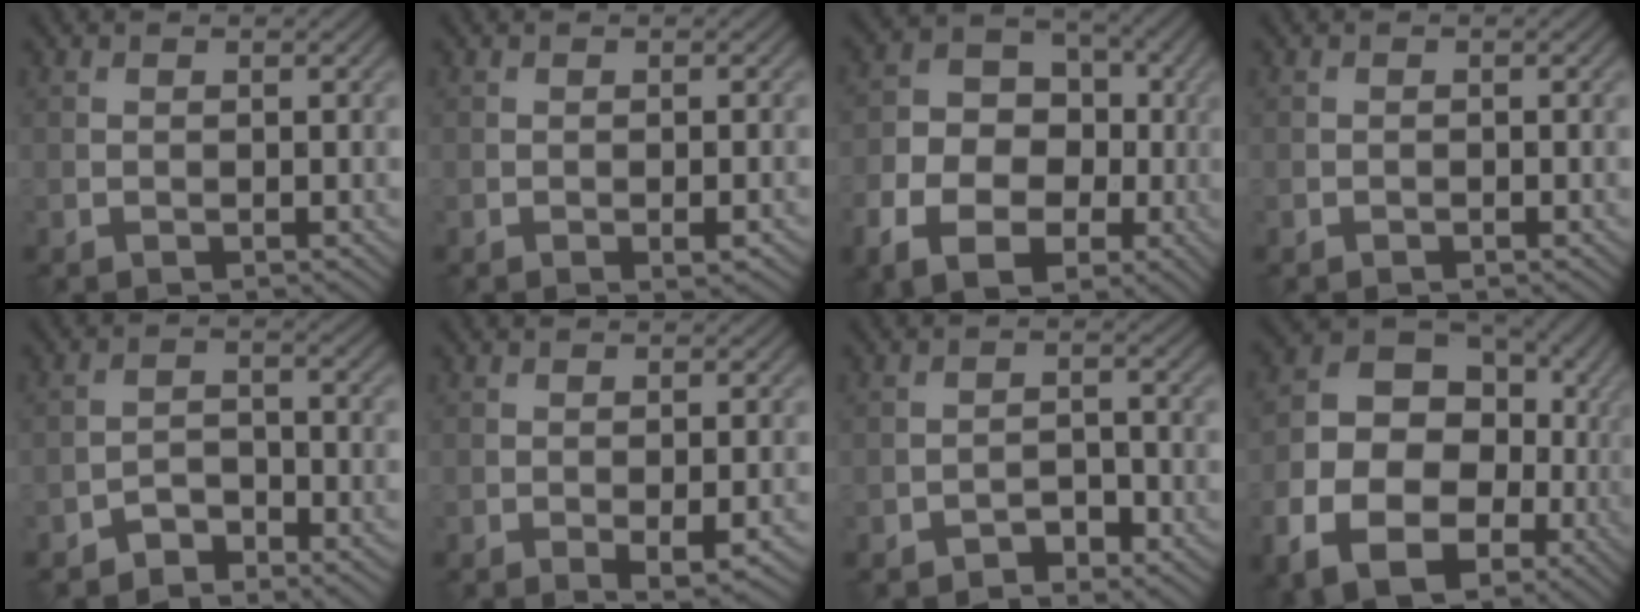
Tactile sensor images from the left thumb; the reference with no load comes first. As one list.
[{"total": 1.3, "force": [-0.6, 0.2, 1.1], "torque": [-0.017, 0.000, -0.007]}, {"total": 10.5, "force": [-3.4, 7.7, 6.2], "torque": [-0.119, -0.024, -0.076]}, {"total": 0.0}, {"total": 3.4, "force": [-3.0, 1.2, 1.2], "torque": [-0.020, 0.008, -0.062]}, {"total": 3.5, "force": [-1.4, 1.1, 3.0], "torque": [-0.046, -0.003, -0.018]}, {"total": 2.4, "force": [-1.9, 1.0, 1.1], "torque": [-0.012, 0.007, -0.038]}, {"total": 17.0, "force": [-4.2, 12.8, 10.3], "torque": [-0.182, -0.041, -0.070]}]